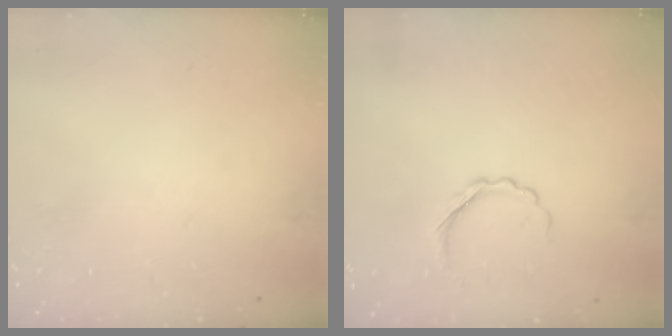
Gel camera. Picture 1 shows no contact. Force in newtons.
{"total": 4.1, "press": 4.0, "slide": 1.0}